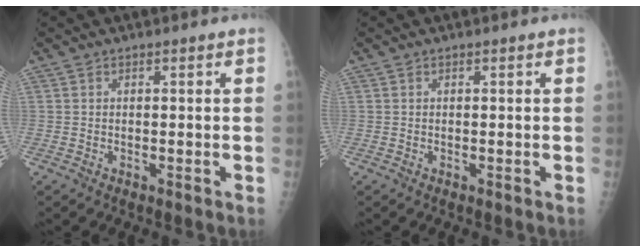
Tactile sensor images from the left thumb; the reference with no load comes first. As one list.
[{"total": 0.0}]